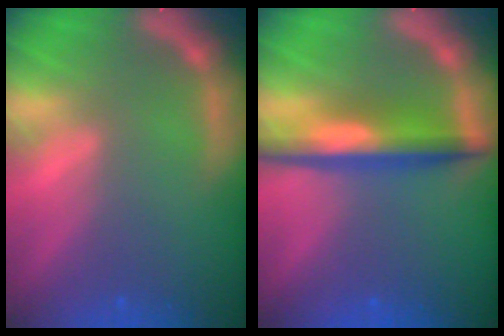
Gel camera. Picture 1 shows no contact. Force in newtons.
{"total": 5.5}